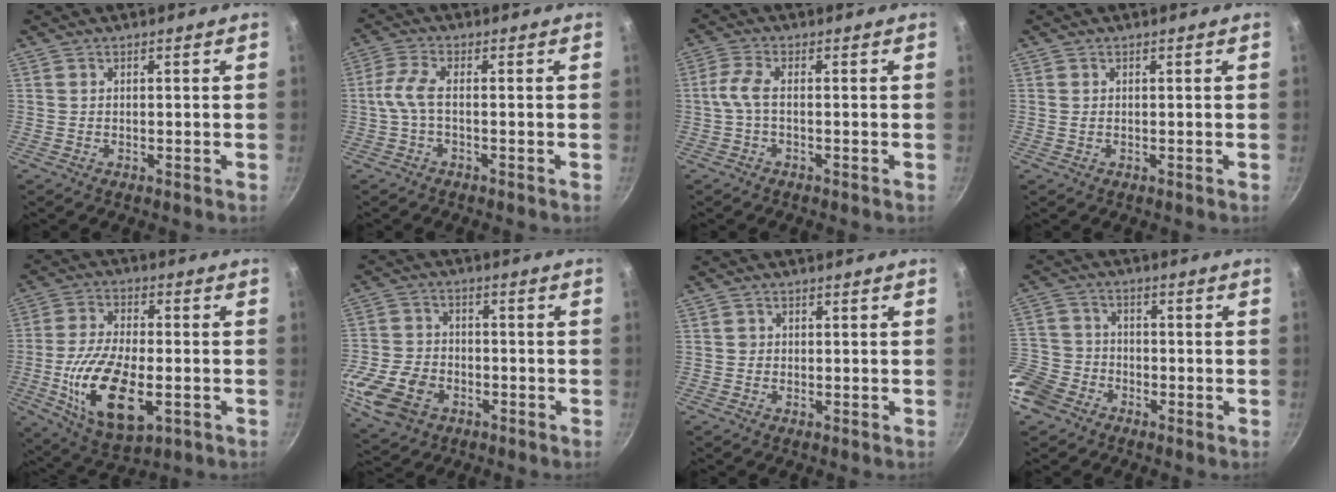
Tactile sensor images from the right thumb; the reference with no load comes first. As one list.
[{"total": 4.7, "force": [-0.6, 1.6, 4.4], "torque": [-0.111, 0.011, -0.019]}, {"total": 3.9, "force": [-0.5, 1.4, 3.6], "torque": [-0.091, 0.007, -0.016]}, {"total": 0.5, "force": [0.1, 0.3, 0.4], "torque": [-0.012, 0.003, 0.004]}, {"total": 17.3, "force": [-4.4, 8.2, 14.6], "torque": [-0.272, 0.000, -0.066]}, {"total": 13.0, "force": [-5.1, 9.2, 7.6], "torque": [-0.158, 0.013, -0.092]}, {"total": 0.8, "force": [0.0, 0.7, 0.1], "torque": [0.002, 0.003, 0.000]}, {"total": 10.0, "force": [-5.9, 7.2, 3.5], "torque": [-0.070, 0.030, -0.123]}]